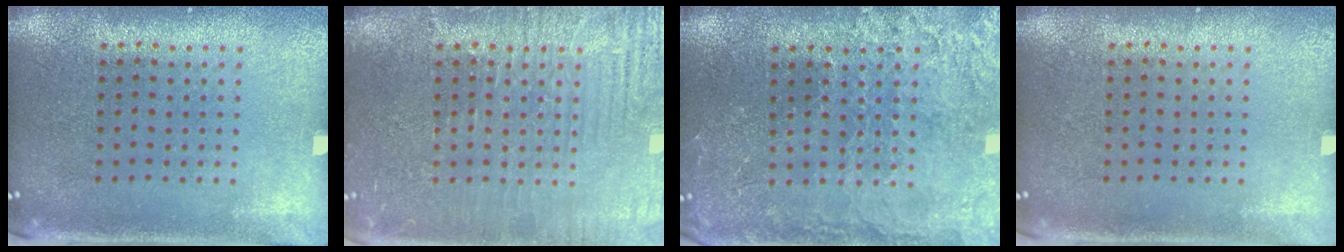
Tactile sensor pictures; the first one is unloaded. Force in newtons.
{"total": 5.4, "press": 5.3, "slide": 0.7}
{"total": 3.3, "press": 3.1, "slide": 0.9}
{"total": 0.0}